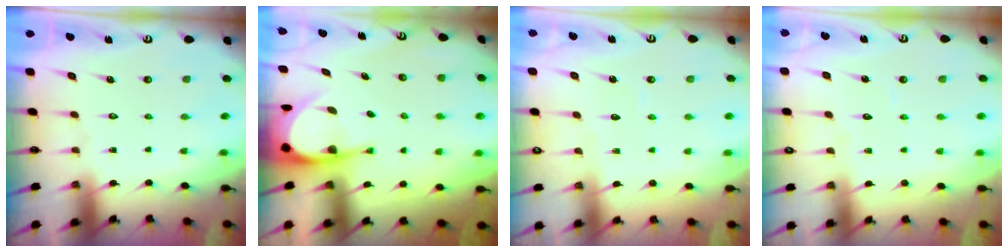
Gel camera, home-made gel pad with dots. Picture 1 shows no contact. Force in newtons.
{"total": 6.4, "press": 6.4, "slide": 0.5}
{"total": 2.8, "press": 2.8, "slide": 0.3}
{"total": 3.0, "press": 3.0, "slide": 0.2}